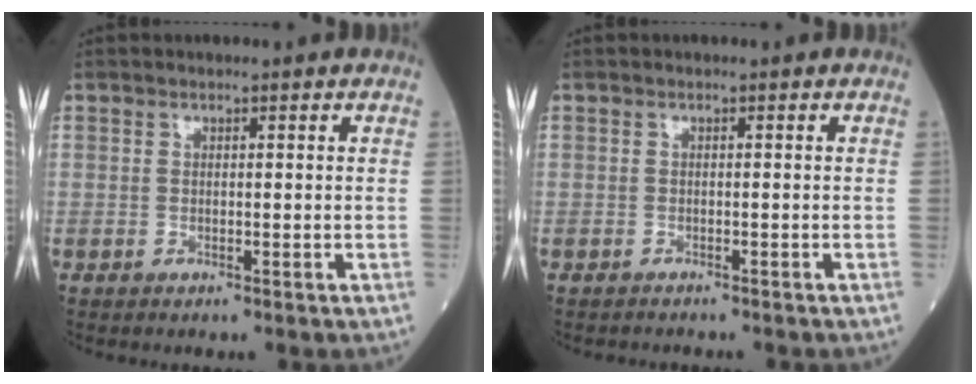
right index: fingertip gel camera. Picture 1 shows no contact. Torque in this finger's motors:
{"motor_torque": [0.02, -0.09, -0.07, -0.02]}